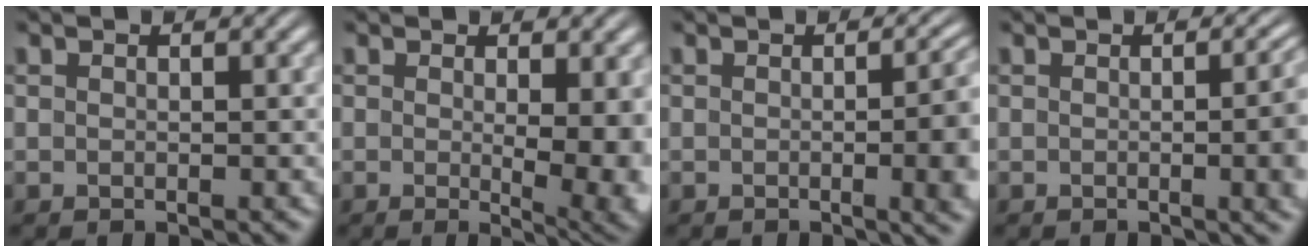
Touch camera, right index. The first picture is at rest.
{"total": 5.4, "force": [-0.6, 1.6, 5.1], "torque": [-0.066, -0.020, -0.005]}
{"total": 4.8, "force": [-0.6, 1.3, 4.6], "torque": [-0.039, 0.007, -0.016]}
{"total": 4.3, "force": [-0.2, 1.2, 4.1], "torque": [-0.030, 0.010, -0.012]}